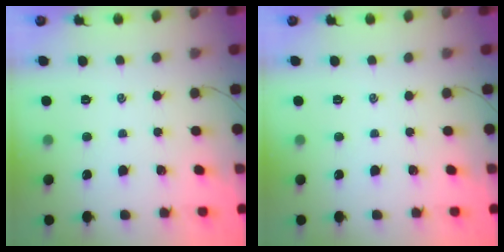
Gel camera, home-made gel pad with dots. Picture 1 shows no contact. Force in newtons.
{"total": 0.0}